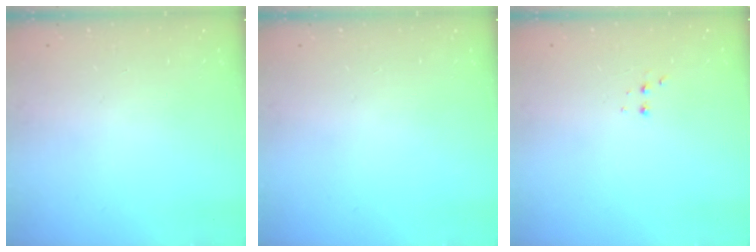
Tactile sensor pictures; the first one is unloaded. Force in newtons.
{"total": 0.0}
{"total": 2.5, "press": 2.4, "slide": 0.8}